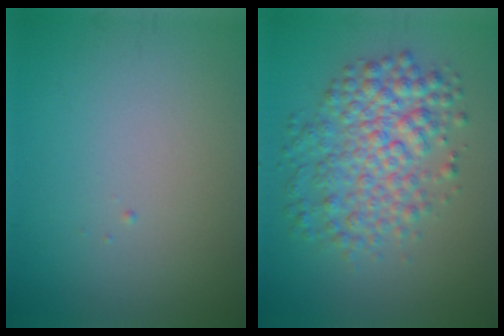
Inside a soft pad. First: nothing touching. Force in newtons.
{"total": 5.9, "press": 5.9, "slide": 0.1}